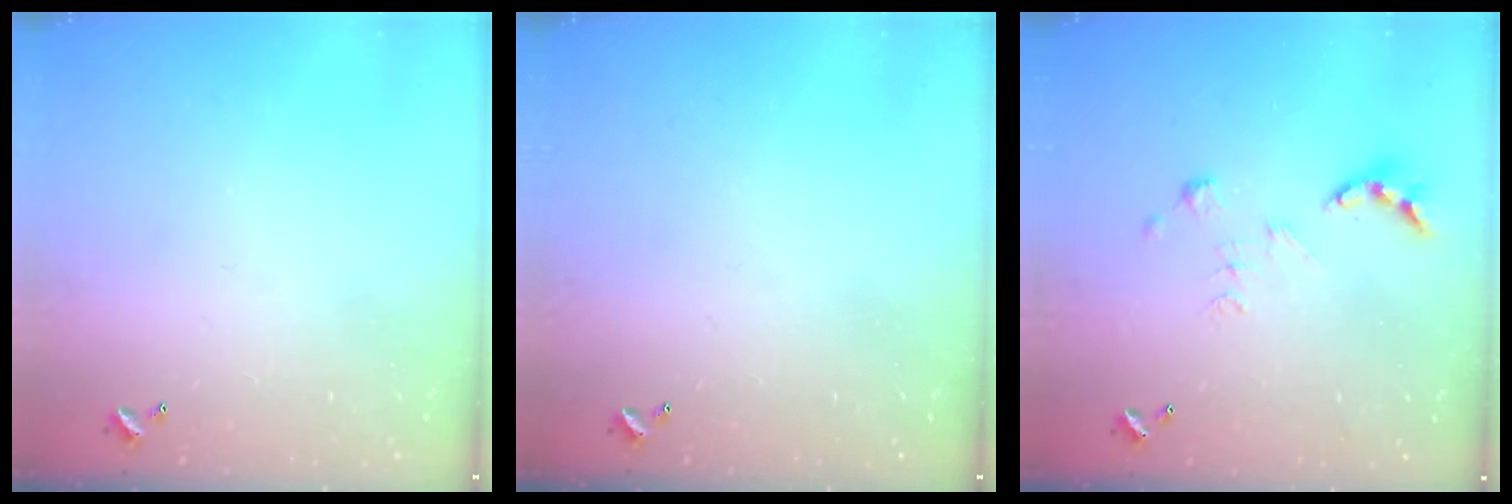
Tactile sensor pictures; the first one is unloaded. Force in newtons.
{"total": 0.0}
{"total": 4.7, "press": 4.7, "slide": 0.4}